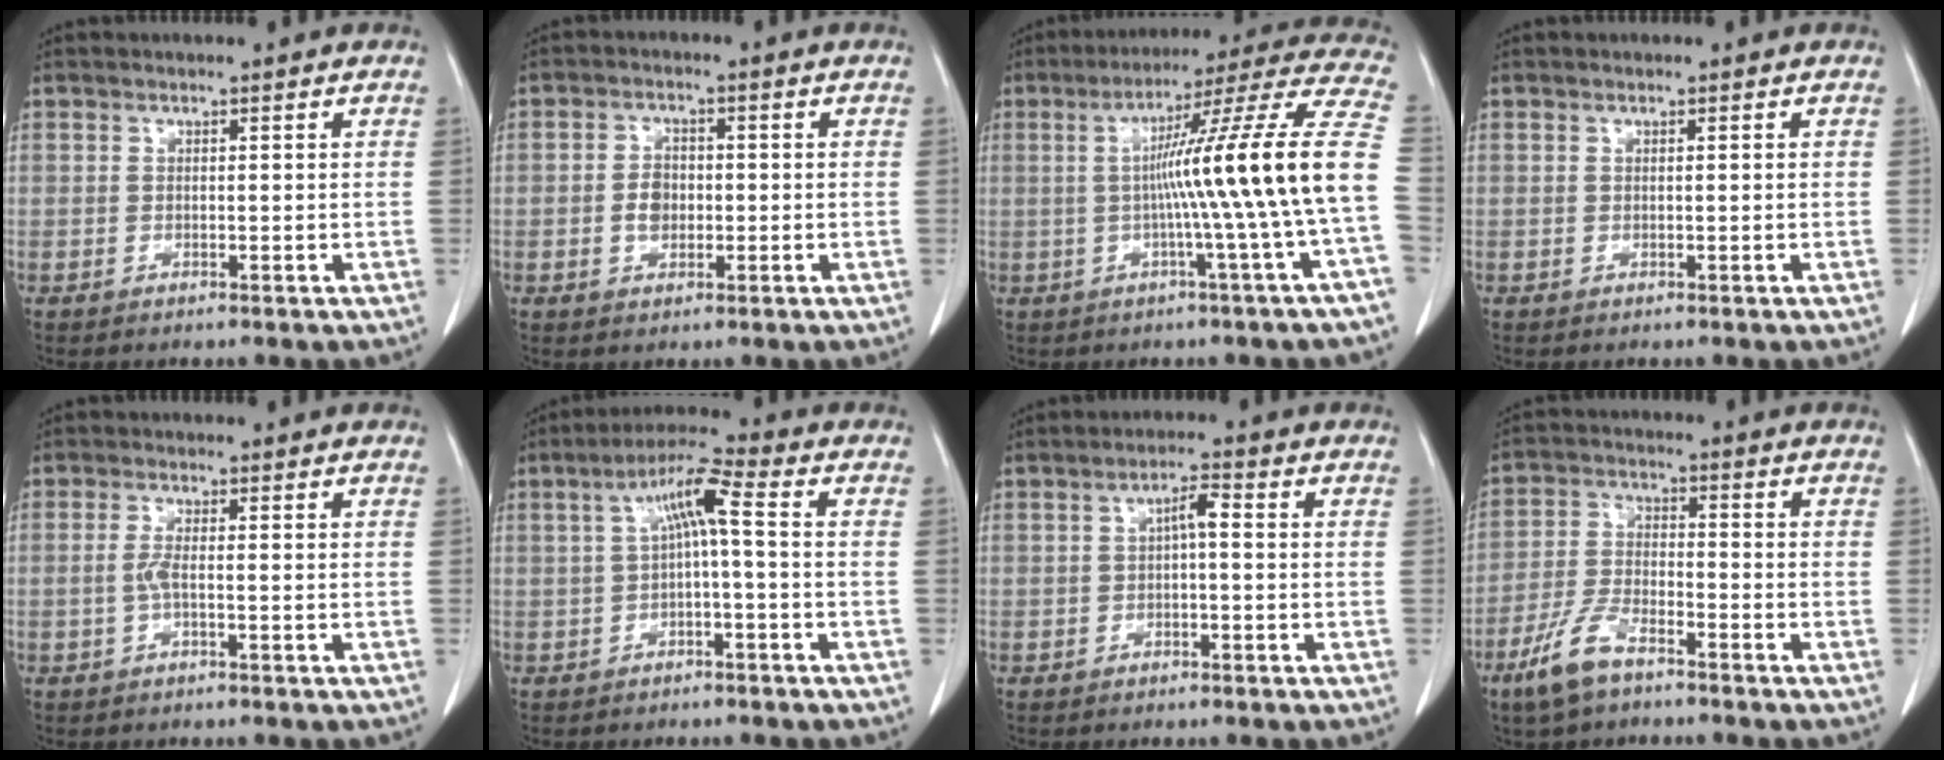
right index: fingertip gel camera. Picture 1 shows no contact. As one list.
[{"total": 3.5, "force": [-0.6, 2.4, 2.5], "torque": [-0.047, 0.005, -0.009]}, {"total": 18.2, "force": [-1.7, -2.9, 17.8], "torque": [-0.248, 0.013, -0.037]}, {"total": 0.0}, {"total": 1.9, "force": [-0.4, 0.1, 1.8], "torque": [-0.041, 0.000, -0.009]}, {"total": 6.4, "force": [0.5, 0.5, 6.4], "torque": [-0.116, 0.027, 0.008]}, {"total": 2.7, "force": [0.1, 0.6, 2.7], "torque": [-0.046, 0.010, 0.002]}, {"total": 7.6, "force": [-5.3, 2.5, 4.8], "torque": [-0.113, -0.009, -0.106]}]